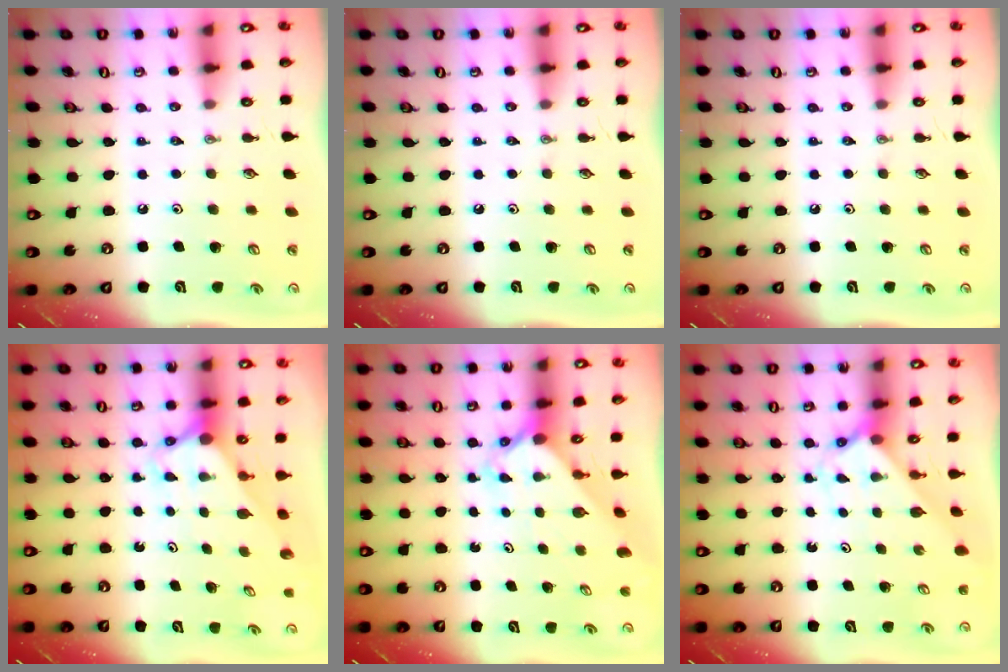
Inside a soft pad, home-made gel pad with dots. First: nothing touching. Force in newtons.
{"total": 0.0}
{"total": 0.0}
{"total": 2.7, "press": 2.7, "slide": 0.0}
{"total": 2.6, "press": 2.6, "slide": 0.2}
{"total": 2.2, "press": 2.2, "slide": 0.1}